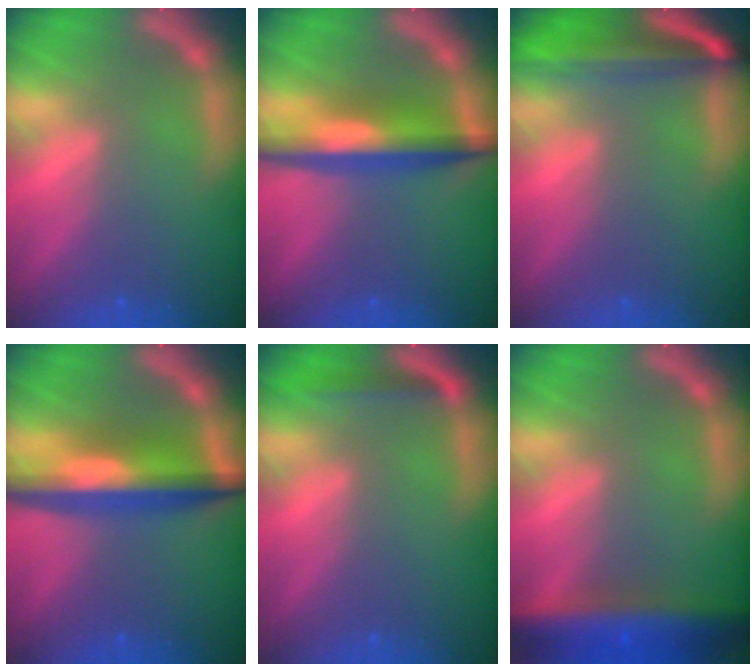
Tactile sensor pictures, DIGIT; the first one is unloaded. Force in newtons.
{"total": 6.5}
{"total": 8.0}
{"total": 8.0}
{"total": 1.9}
{"total": 8.5}